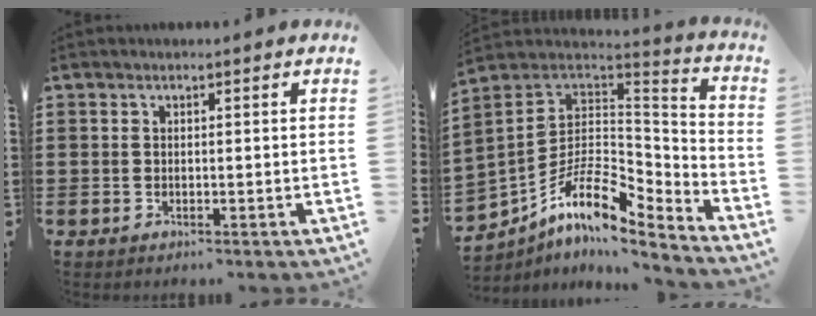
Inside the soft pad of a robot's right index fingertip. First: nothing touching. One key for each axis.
{"total": 9.4, "fx": -4.9, "fy": 4.4, "fz": 6.7, "tx": -0.134, "ty": -0.015, "tz": -0.096}